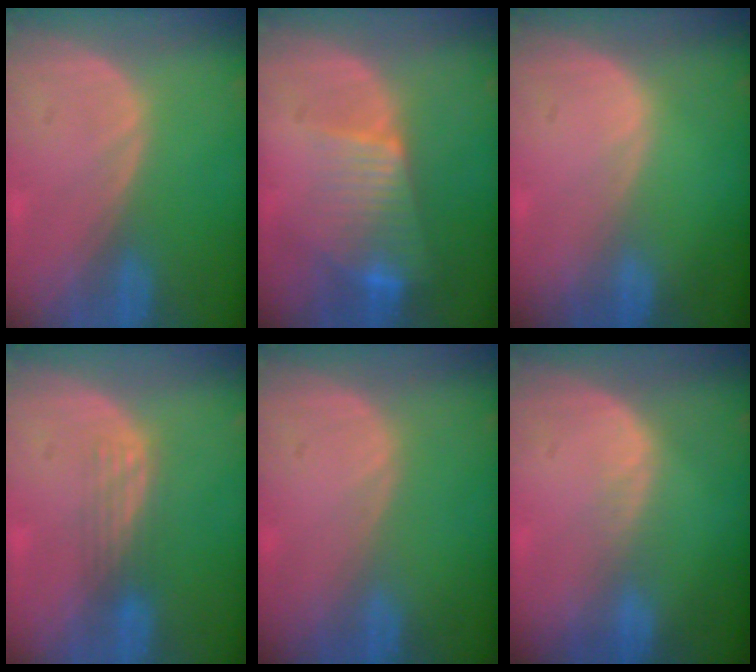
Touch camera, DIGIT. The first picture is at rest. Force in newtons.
{"total": 7.7, "press": 6.6, "slide": 4.0}
{"total": 0.0}
{"total": 2.9, "press": 2.6, "slide": 1.3}
{"total": 0.0}
{"total": 2.0, "press": 1.1, "slide": 1.7}